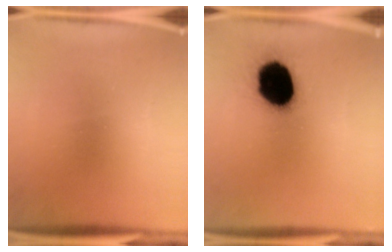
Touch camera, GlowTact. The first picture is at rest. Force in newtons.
{"total": 19.4}